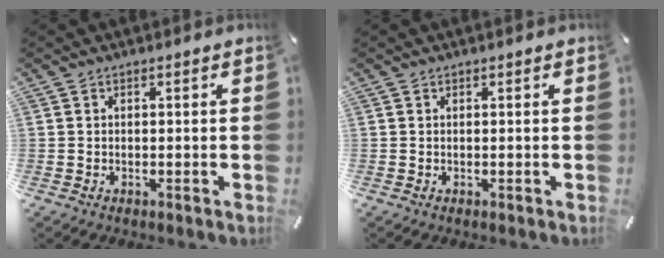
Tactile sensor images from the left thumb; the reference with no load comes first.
{"total": 0.0}